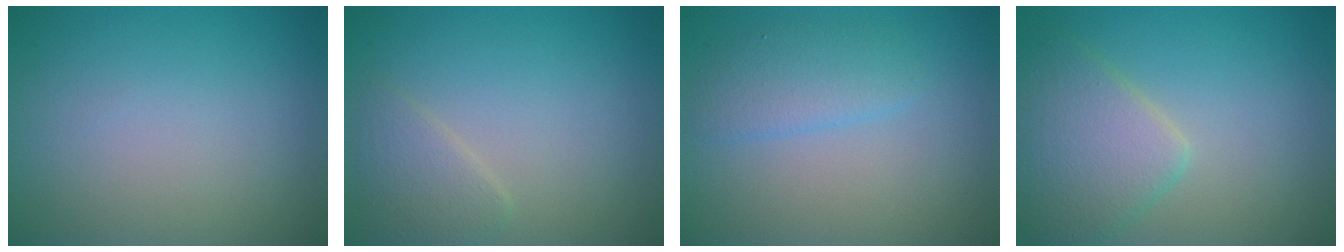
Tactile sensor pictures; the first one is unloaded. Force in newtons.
{"total": 2.0, "press": 2.0, "slide": 0.1}
{"total": 2.4, "press": 2.4, "slide": 0.1}
{"total": 4.8, "press": 4.8, "slide": 0.2}